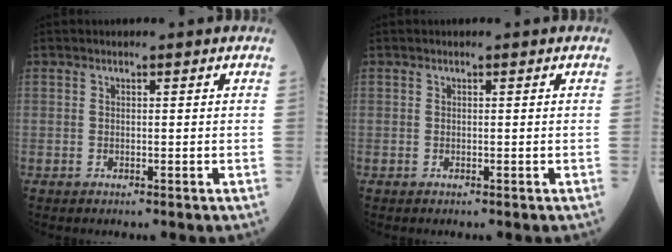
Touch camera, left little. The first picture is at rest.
{"total": 0.0}